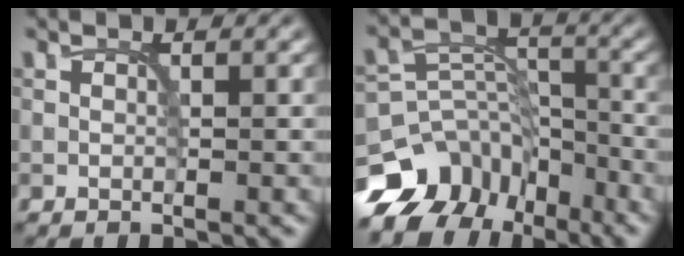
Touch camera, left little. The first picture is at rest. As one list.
[{"total": 10.5, "force": [-7.4, 6.7, 3.2], "torque": [-0.051, 0.018, -0.130]}]